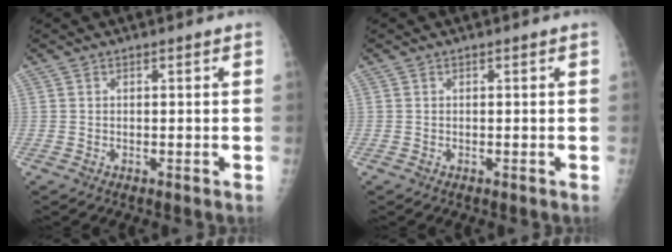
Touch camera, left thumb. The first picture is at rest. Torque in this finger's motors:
{"motor_torque": [0.01, 0.01, 0.03, -0.05, 0.00]}